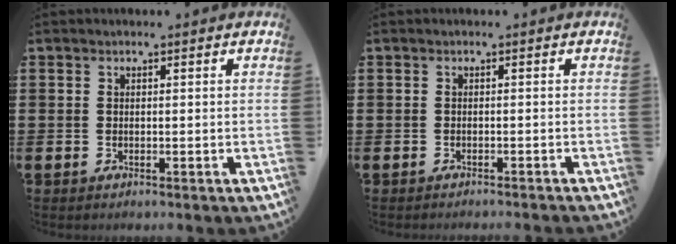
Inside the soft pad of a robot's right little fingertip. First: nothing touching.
{"total": 0.6, "force": [-0.6, -0.2, -0.1], "torque": [0.002, -0.001, -0.012]}